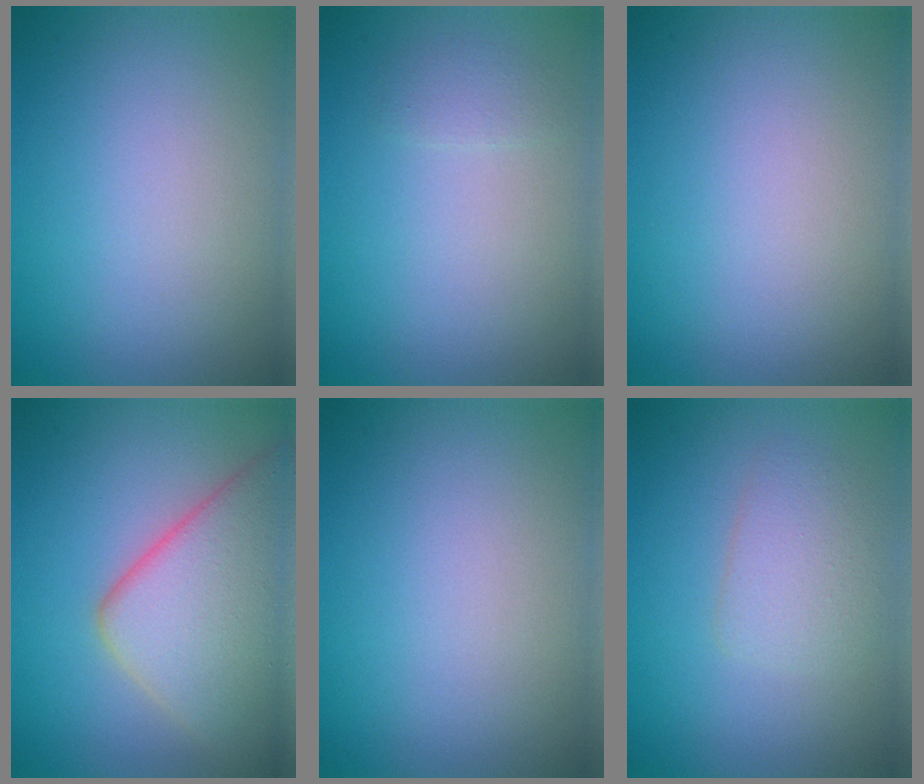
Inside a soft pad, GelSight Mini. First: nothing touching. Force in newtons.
{"total": 0.9, "press": 0.9, "slide": 0.0}
{"total": 0.0}
{"total": 9.0, "press": 9.0, "slide": 0.3}
{"total": 0.0}
{"total": 2.5, "press": 2.5, "slide": 0.1}